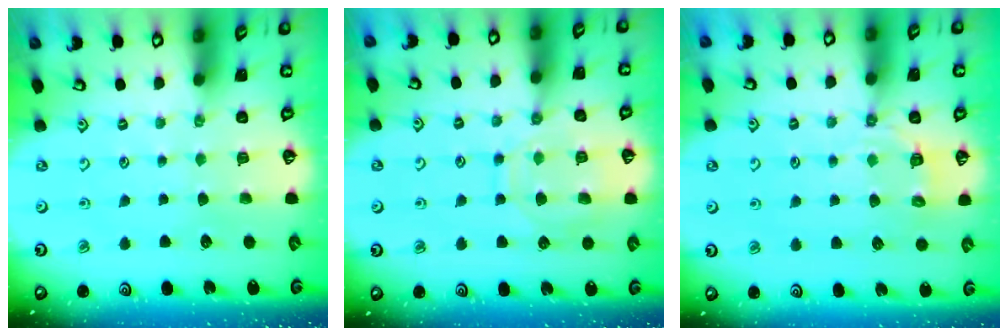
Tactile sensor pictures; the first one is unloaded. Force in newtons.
{"total": 11.7, "press": 11.7, "slide": 1.1}
{"total": 6.0, "press": 5.8, "slide": 1.7}